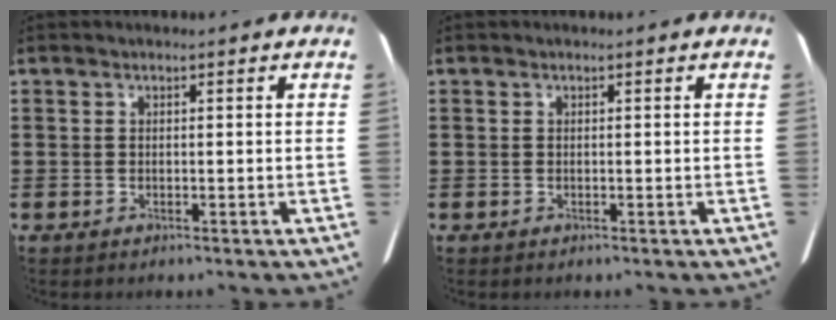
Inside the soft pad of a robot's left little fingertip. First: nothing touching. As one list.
[{"total": 0.0}]